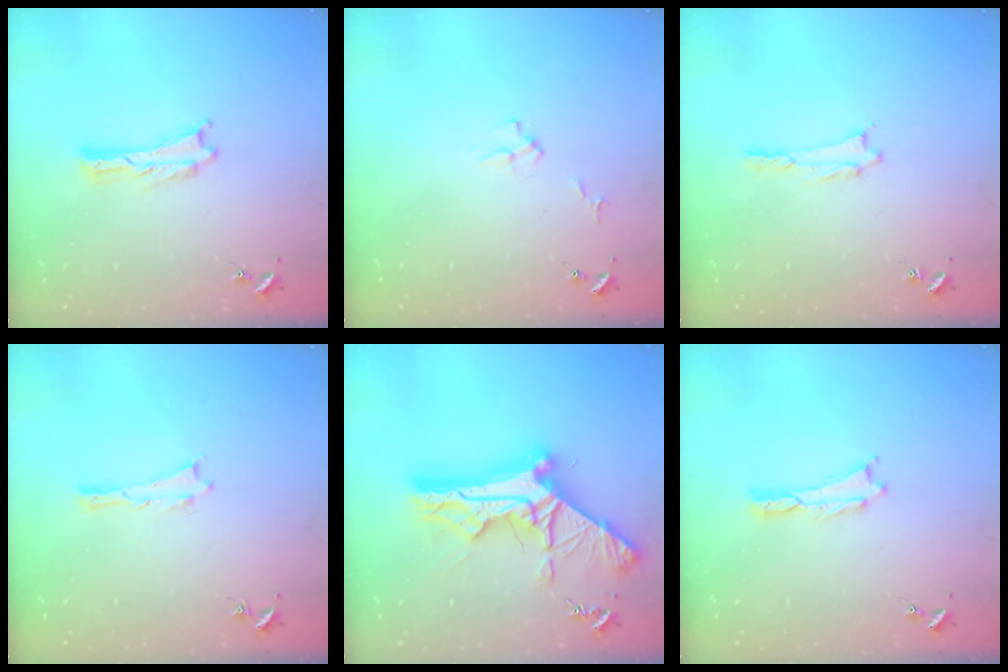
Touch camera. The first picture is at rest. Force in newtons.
{"total": 3.1, "press": 3.0, "slide": 0.4}
{"total": 0.8, "press": 0.8, "slide": 0.1}
{"total": 0.0}
{"total": 14.5, "press": 14.5, "slide": 1.5}
{"total": 0.0}